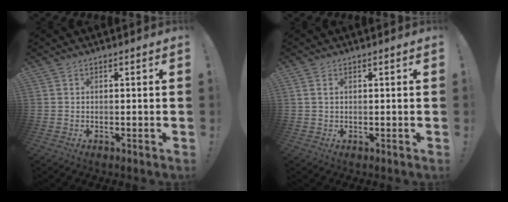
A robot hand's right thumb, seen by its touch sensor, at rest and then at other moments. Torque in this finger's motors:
{"motor_torque": [-0.24, -0.31, -0.41, 0.34, 0.05]}